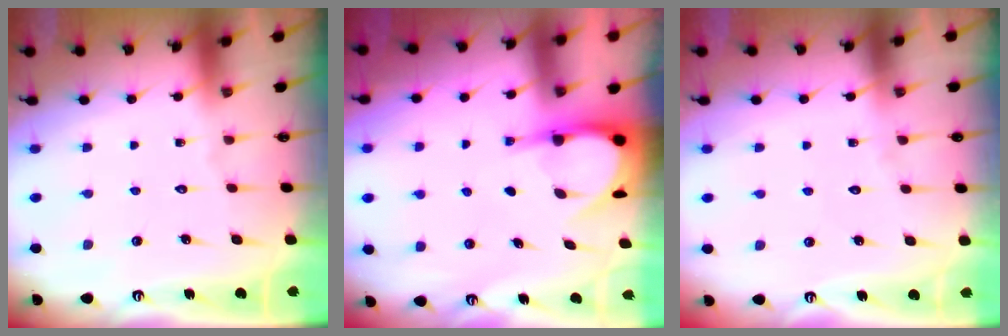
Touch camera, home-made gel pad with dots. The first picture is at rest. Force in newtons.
{"total": 6.4, "press": 6.4, "slide": 0.6}
{"total": 3.3, "press": 3.3, "slide": 0.4}